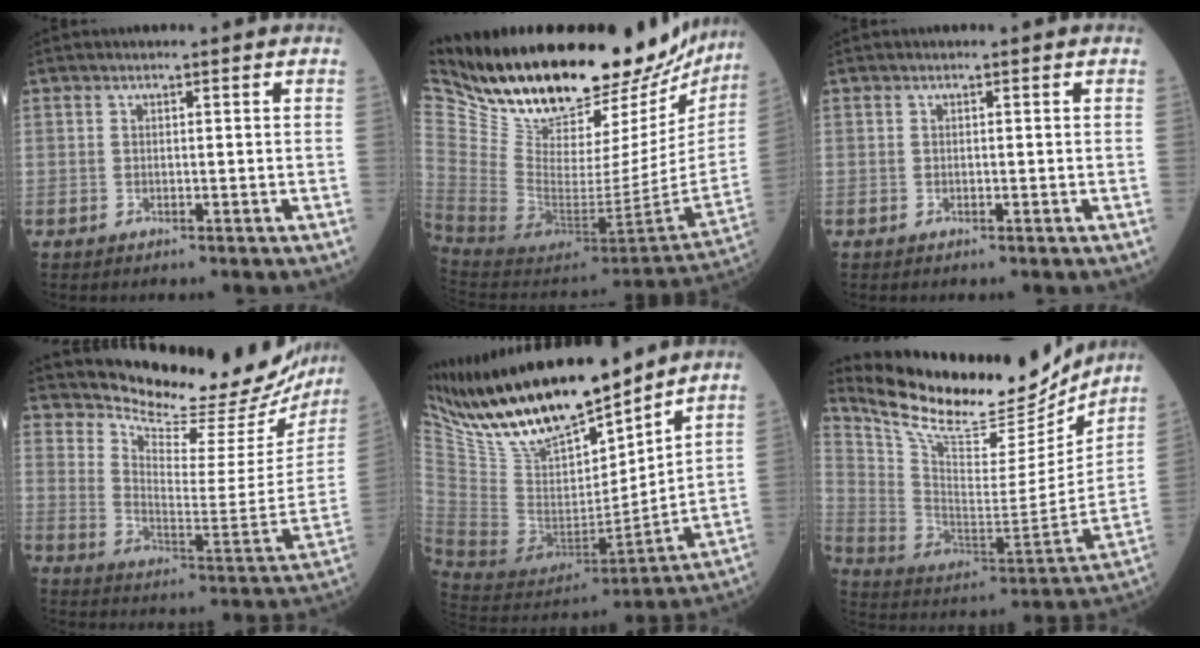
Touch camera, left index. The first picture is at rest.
{"total": 37.1, "force": [30.1, 11.9, 18.2], "torque": [-0.332, -0.061, 0.440]}
{"total": 0.0}
{"total": 22.7, "force": [21.6, 4.4, 5.2], "torque": [-0.088, -0.094, 0.279]}
{"total": 21.1, "force": [16.8, 5.5, 11.5], "torque": [-0.209, -0.005, 0.317]}
{"total": 23.1, "force": [20.7, 5.5, 8.7], "torque": [-0.169, -0.035, 0.326]}